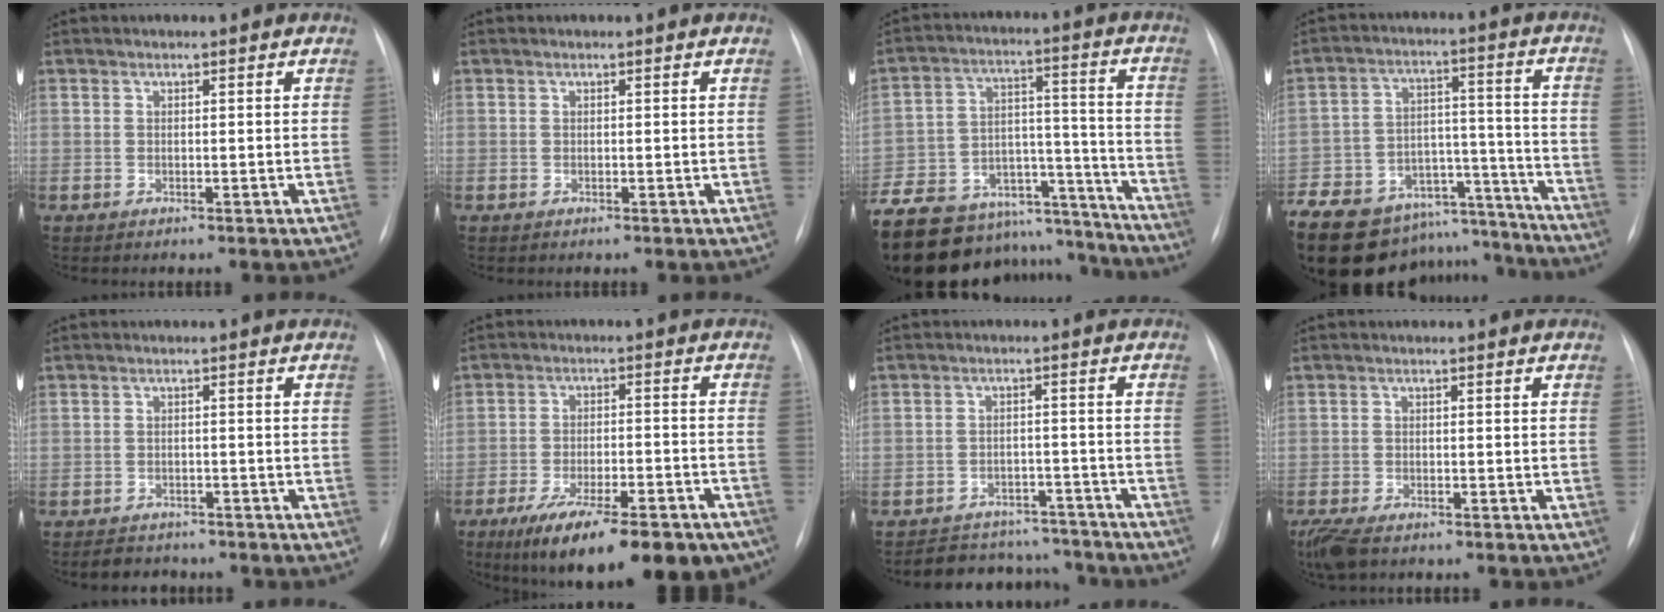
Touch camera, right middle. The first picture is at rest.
{"total": 0.0}
{"total": 28.9, "force": [-25.1, 10.4, 9.8], "torque": [-0.188, 0.020, -0.363]}
{"total": 25.5, "force": [-21.9, 10.2, 8.1], "torque": [-0.161, 0.030, -0.312]}
{"total": 3.8, "force": [-3.4, 1.7, 0.6], "torque": [-0.013, -0.002, -0.047]}
{"total": 20.2, "force": [-14.0, 5.9, 13.3], "torque": [-0.161, -0.007, -0.203]}
{"total": 10.4, "force": [-9.6, 3.9, 0.7], "torque": [0.002, 0.023, -0.125]}
{"total": 5.7, "force": [-4.1, 2.2, 3.3], "torque": [-0.066, -0.013, -0.070]}